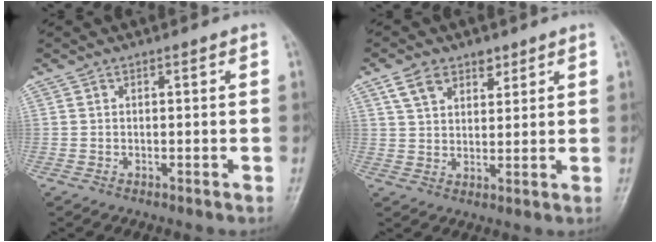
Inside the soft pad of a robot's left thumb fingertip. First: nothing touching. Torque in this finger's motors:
{"motor_torque": [0.76, 0.46, 0.51, -0.60, 0.05]}